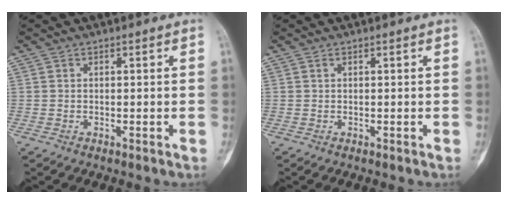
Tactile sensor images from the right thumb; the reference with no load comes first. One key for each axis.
{"total": 0.0}